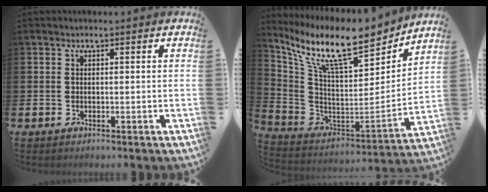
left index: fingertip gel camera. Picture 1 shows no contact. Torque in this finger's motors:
{"motor_torque": [0.45, -0.55, 1.05, 0.21]}